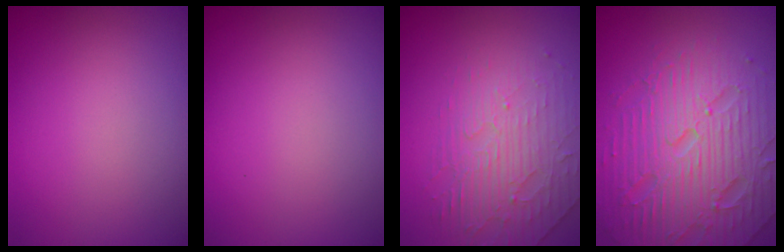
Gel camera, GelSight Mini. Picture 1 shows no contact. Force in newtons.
{"total": 0.0}
{"total": 2.8, "press": 2.3, "slide": 1.6}
{"total": 7.4, "press": 7.3, "slide": 1.5}